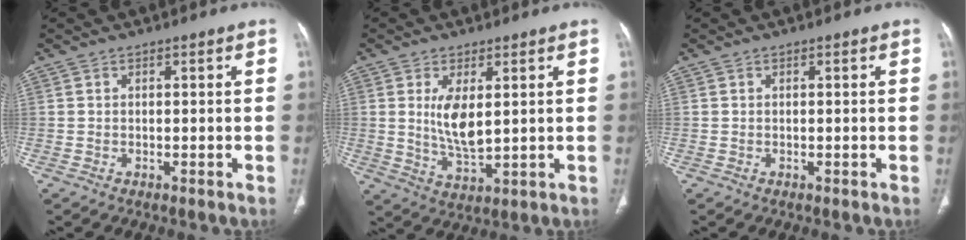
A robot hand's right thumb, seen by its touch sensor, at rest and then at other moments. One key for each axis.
{"total": 7.5, "fx": 1.6, "fy": 3.1, "fz": 6.6, "tx": -0.123, "ty": -0.025, "tz": 0.042}
{"total": 0.0}